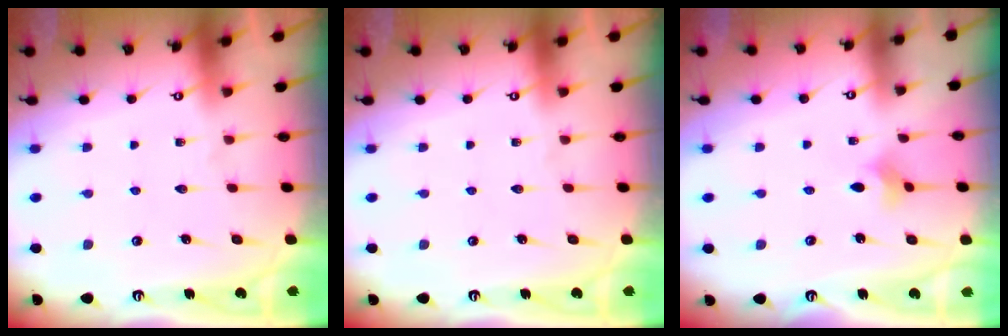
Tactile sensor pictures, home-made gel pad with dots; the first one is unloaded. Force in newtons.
{"total": 0.0}
{"total": 3.0, "press": 2.9, "slide": 0.5}